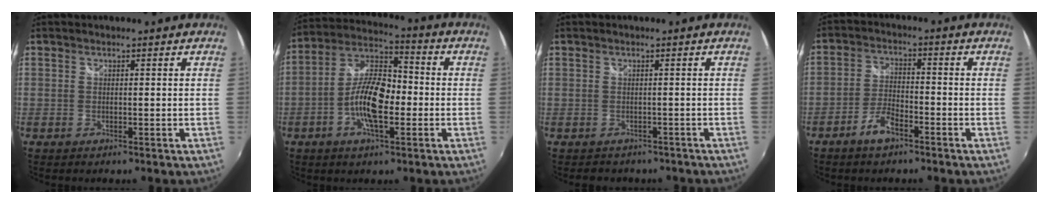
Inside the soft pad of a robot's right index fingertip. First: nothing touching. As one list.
[{"total": 12.1, "force": [-2.9, 4.8, 10.8], "torque": [-0.216, 0.011, -0.059]}, {"total": 3.3, "force": [-2.1, 2.5, 0.6], "torque": [-0.004, 0.008, -0.022]}, {"total": 5.3, "force": [-3.7, 1.9, 3.4], "torque": [-0.078, 0.006, -0.068]}]